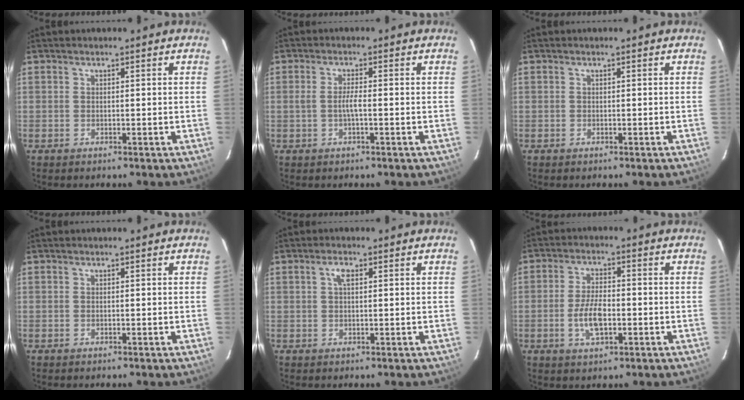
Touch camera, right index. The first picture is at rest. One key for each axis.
{"total": 2.3, "fx": -0.6, "fy": 0.1, "fz": 2.2, "tx": -0.044, "ty": 0.001, "tz": -0.011}
{"total": 0.0}
{"total": 0.0}
{"total": 2.0, "fx": 0.7, "fy": 0.9, "fz": 1.7, "tx": -0.034, "ty": 0.007, "tz": 0.013}
{"total": 6.7, "fx": -1.8, "fy": 3.1, "fz": 5.7, "tx": -0.116, "ty": 0.000, "tz": -0.031}